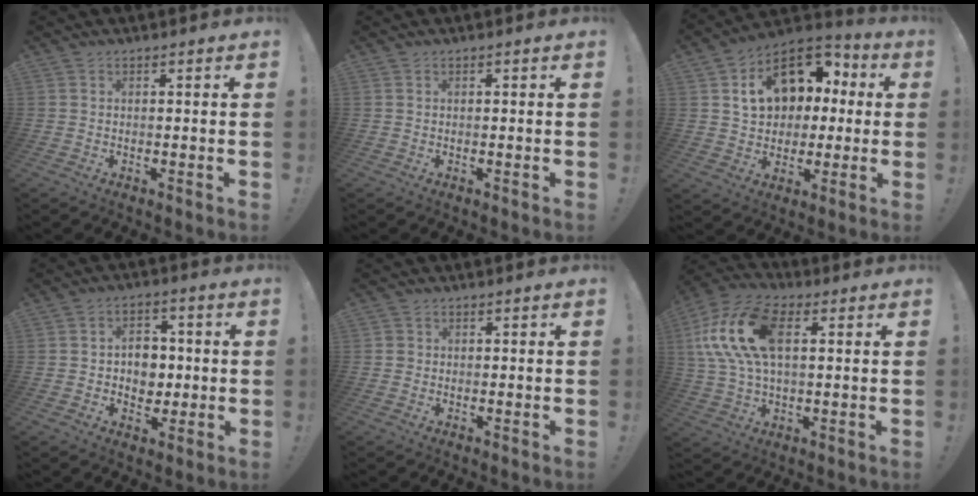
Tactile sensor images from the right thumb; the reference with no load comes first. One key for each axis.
{"total": 0.0}
{"total": 17.6, "fx": 5.3, "fy": 13.2, "fz": 10.4, "tx": -0.143, "ty": -0.015, "tz": 0.113}
{"total": 8.0, "fx": 0.4, "fy": 6.9, "fz": 4.0, "tx": -0.049, "ty": 0.000, "tz": 0.011}
{"total": 1.3, "fx": 0.0, "fy": 1.3, "fz": 0.3, "tx": -0.009, "ty": 0.006, "tz": 0.003}
{"total": 18.9, "fx": 4.5, "fy": 10.6, "fz": 14.9, "tx": -0.298, "ty": 0.008, "tz": 0.080}